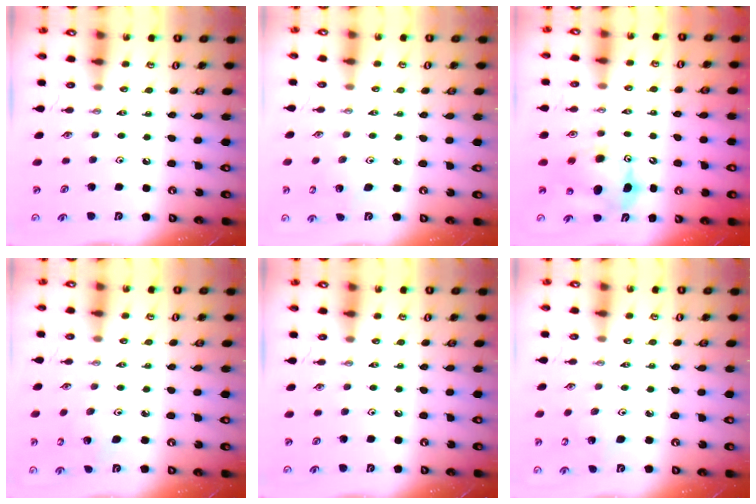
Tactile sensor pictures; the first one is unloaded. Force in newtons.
{"total": 2.6, "press": 2.6, "slide": 0.2}
{"total": 8.5, "press": 8.2, "slide": 2.1}
{"total": 2.7, "press": 2.7, "slide": 0.2}
{"total": 0.0}
{"total": 2.7, "press": 2.7, "slide": 0.2}